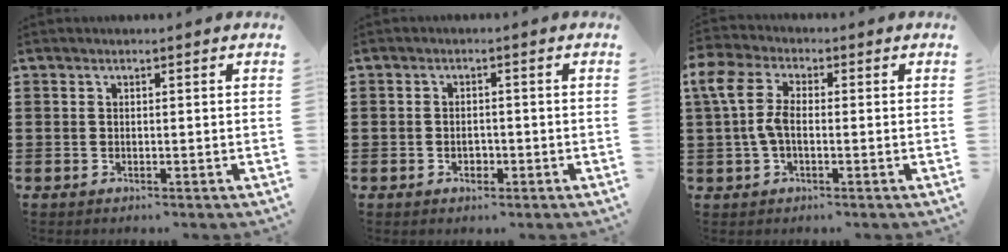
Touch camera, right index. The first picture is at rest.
{"total": 1.7, "force": [-0.6, 1.1, 1.2], "torque": [-0.025, 0.001, -0.013]}
{"total": 6.8, "force": [0.0, 3.9, 5.6], "torque": [-0.142, 0.002, -0.009]}